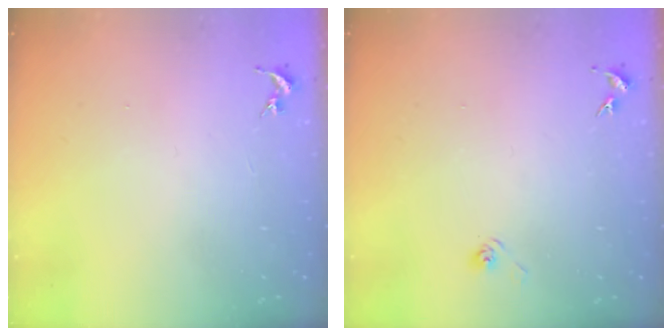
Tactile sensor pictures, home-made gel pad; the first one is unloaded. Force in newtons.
{"total": 2.9, "press": 2.5, "slide": 1.5}